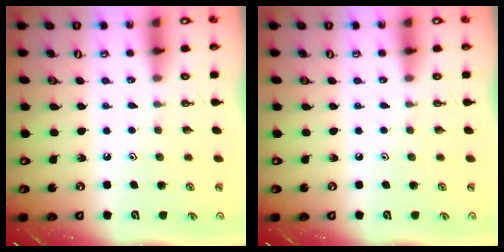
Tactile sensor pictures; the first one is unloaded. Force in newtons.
{"total": 0.0}